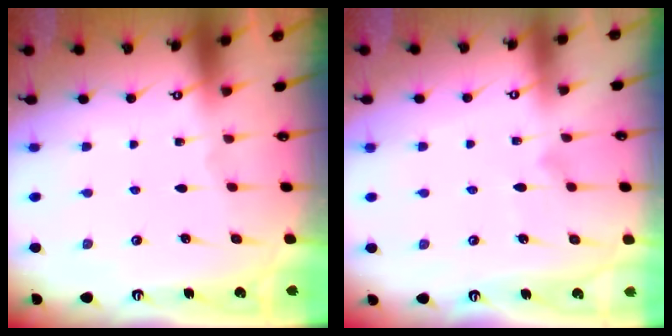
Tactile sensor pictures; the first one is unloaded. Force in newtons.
{"total": 8.0, "press": 7.9, "slide": 0.4}